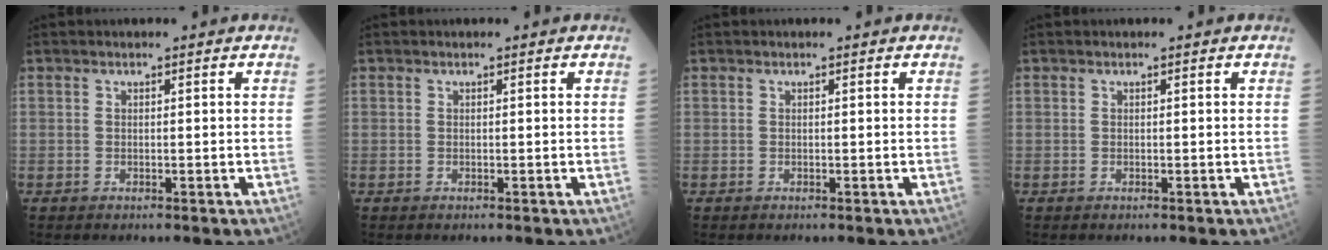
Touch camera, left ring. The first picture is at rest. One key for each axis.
{"total": 0.0}
{"total": 0.0}
{"total": 0.0}